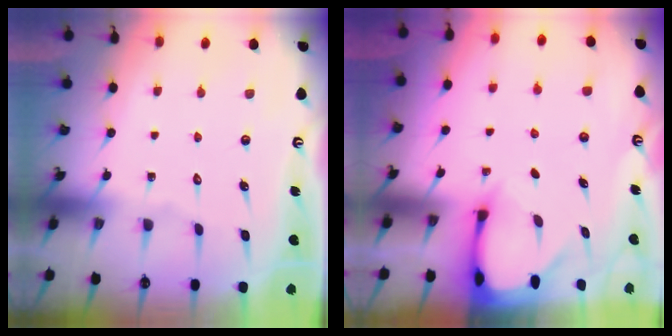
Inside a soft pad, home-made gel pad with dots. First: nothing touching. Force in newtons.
{"total": 2.3, "press": 2.3, "slide": 0.1}